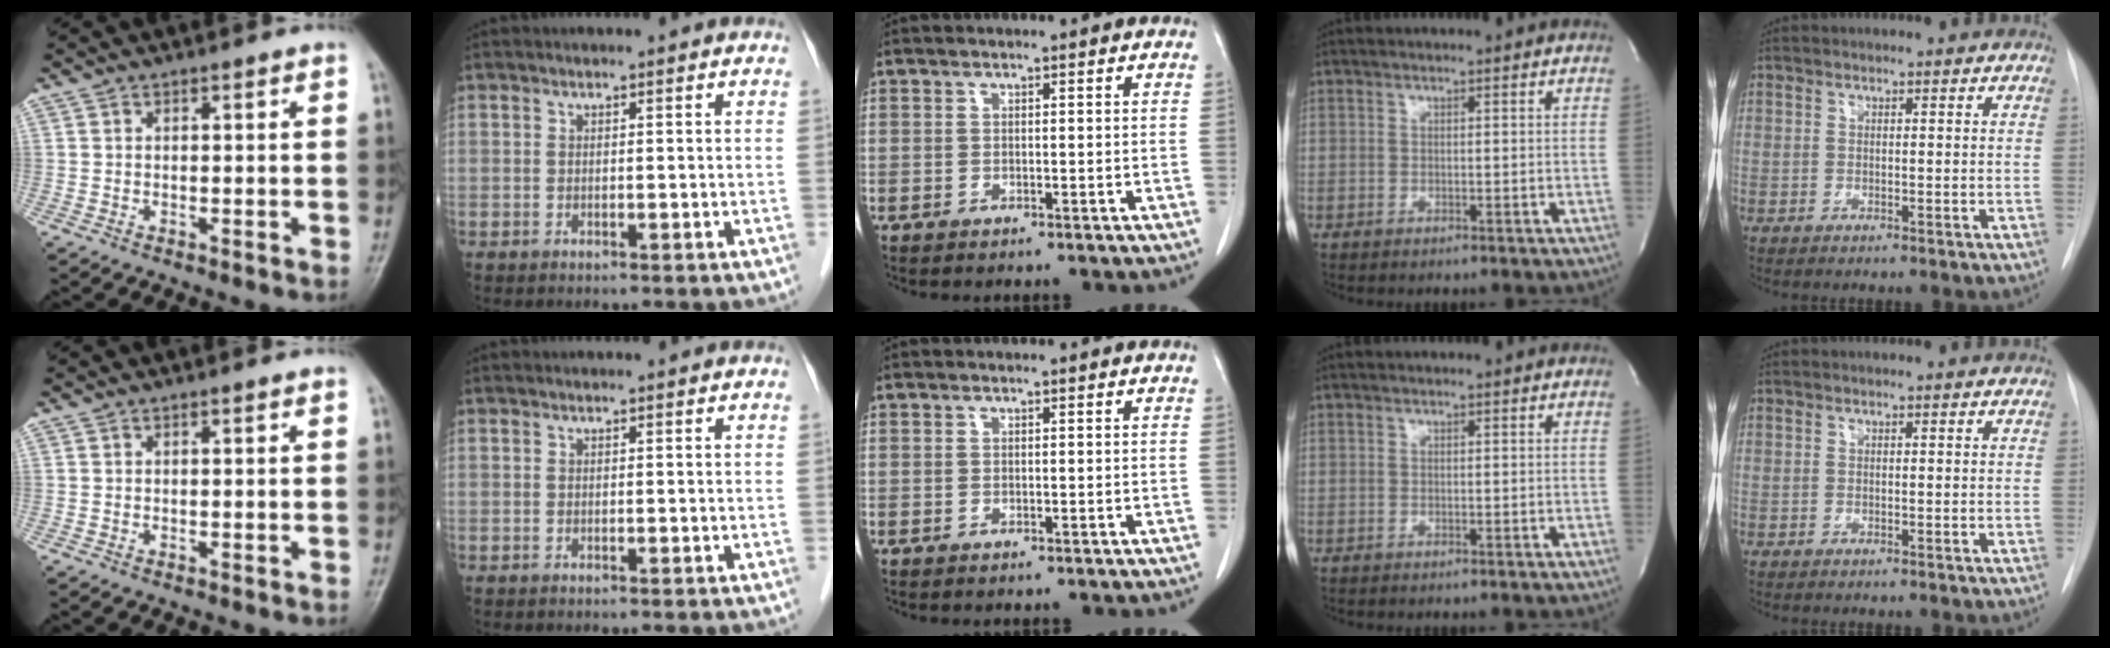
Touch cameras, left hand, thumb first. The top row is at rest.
{}